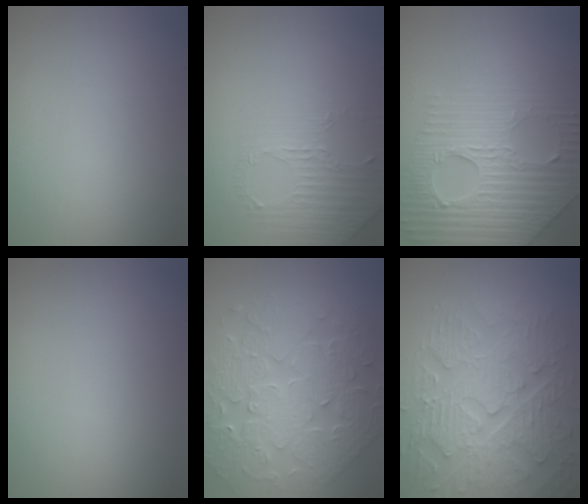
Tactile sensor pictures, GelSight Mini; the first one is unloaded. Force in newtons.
{"total": 1.6, "press": 1.0, "slide": 1.2}
{"total": 7.9, "press": 6.0, "slide": 5.1}
{"total": 0.0}
{"total": 9.0, "press": 6.7, "slide": 6.0}
{"total": 8.3, "press": 6.5, "slide": 5.1}